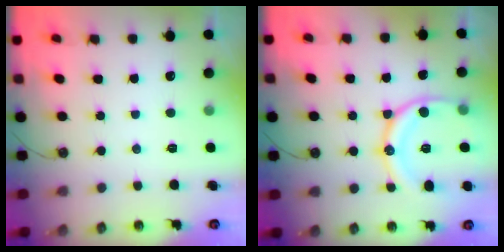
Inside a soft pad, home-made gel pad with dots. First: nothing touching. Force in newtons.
{"total": 15.8, "press": 15.8, "slide": 1.1}